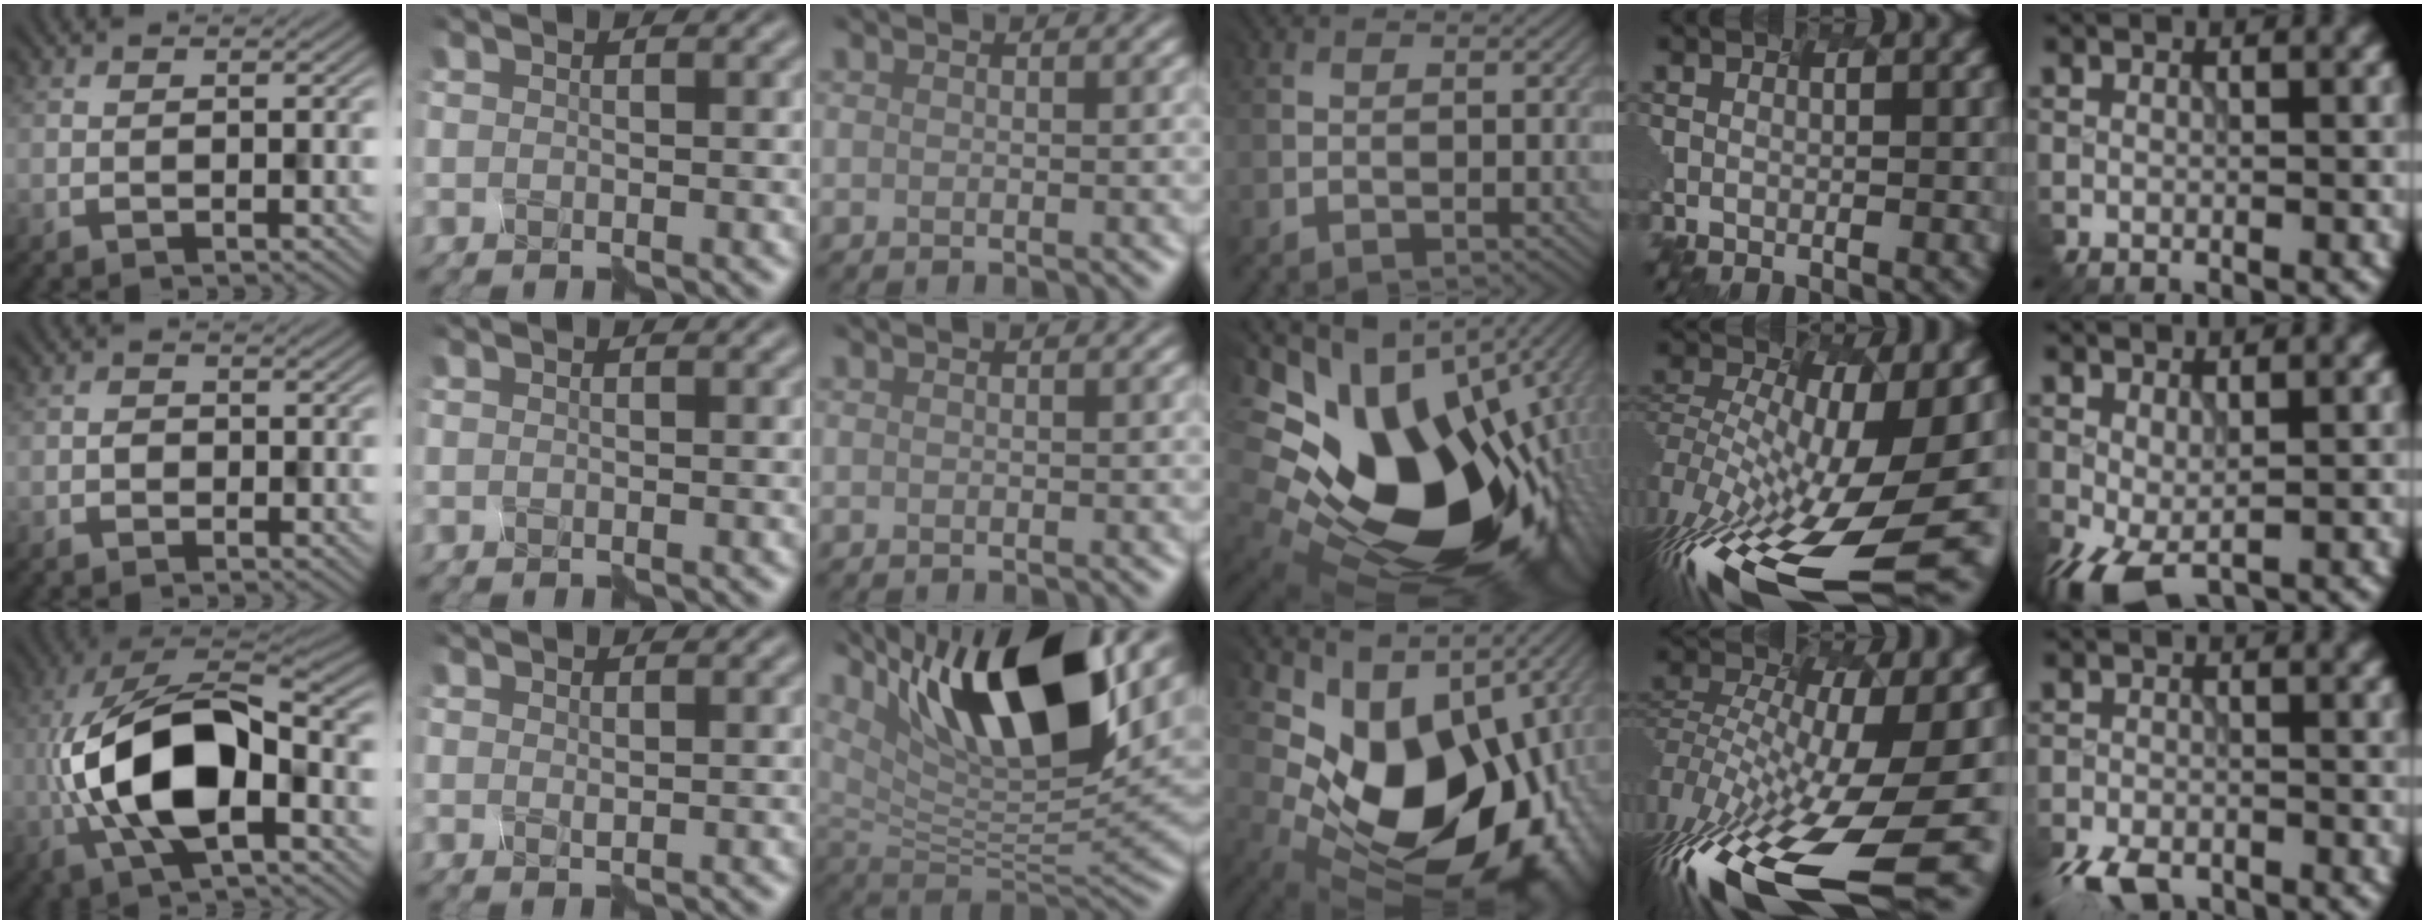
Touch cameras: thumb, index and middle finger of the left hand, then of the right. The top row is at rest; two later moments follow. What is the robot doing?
{"motion": "disassemble", "object": "markers"}